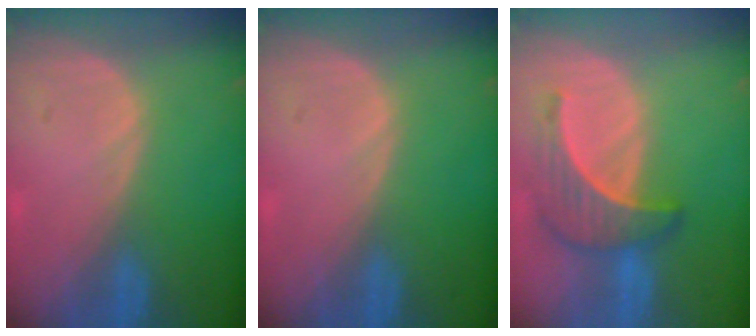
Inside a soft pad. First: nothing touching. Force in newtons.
{"total": 0.0}
{"total": 6.4, "press": 6.4, "slide": 0.3}